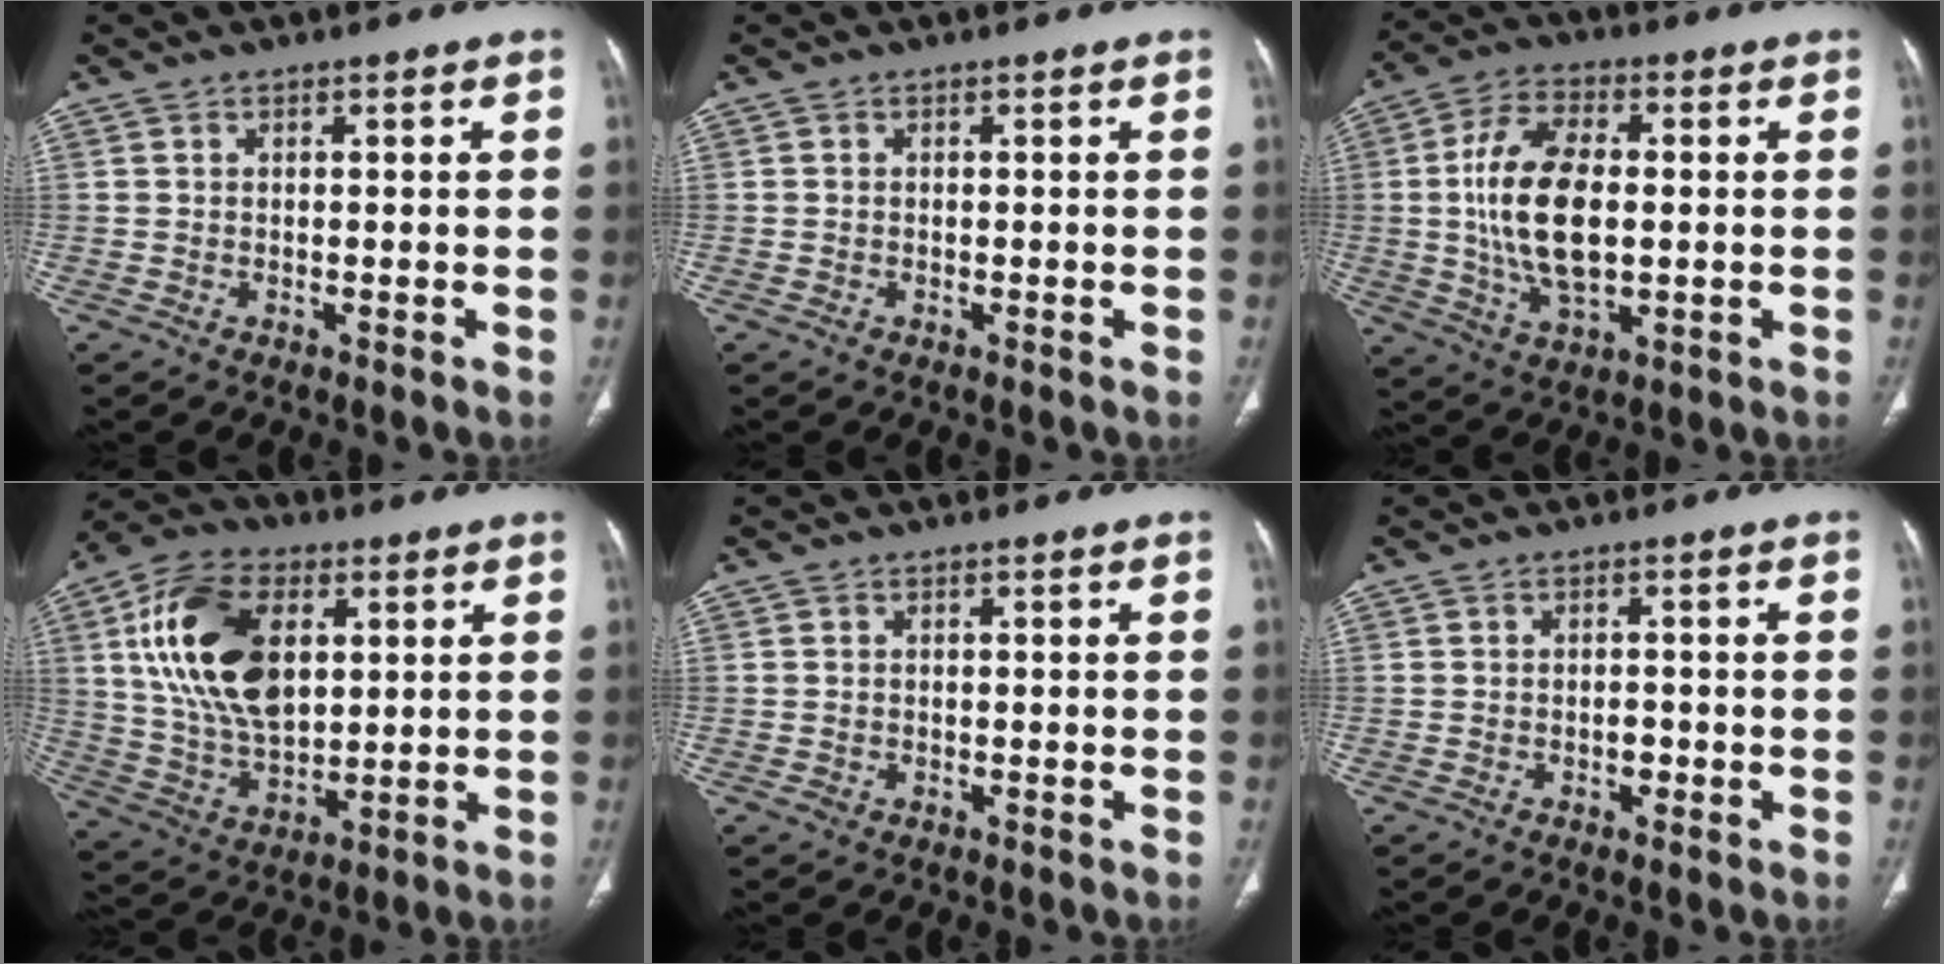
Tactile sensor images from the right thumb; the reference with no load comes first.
{"total": 0.0}
{"total": 15.3, "force": [0.3, 7.8, 13.2], "torque": [-0.250, 0.003, 0.009]}
{"total": 19.8, "force": [5.2, 12.0, 14.9], "torque": [-0.257, -0.006, 0.100]}
{"total": 0.8, "force": [-0.3, 0.7, 0.3], "torque": [-0.006, 0.003, -0.003]}
{"total": 1.7, "force": [-0.6, 1.1, 1.1], "torque": [-0.010, 0.005, -0.008]}